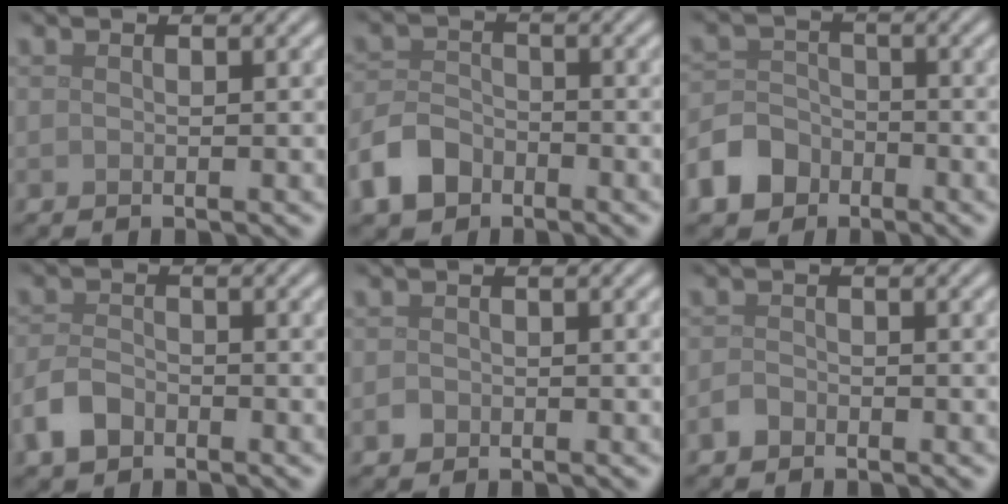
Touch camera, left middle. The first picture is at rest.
{"total": 4.0, "force": [-2.4, 2.7, 1.7], "torque": [-0.037, 0.000, -0.055]}
{"total": 4.6, "force": [-2.8, 3.3, 1.4], "torque": [-0.024, -0.001, -0.061]}
{"total": 2.7, "force": [-1.7, 1.6, 1.4], "torque": [-0.026, 0.001, -0.043]}
{"total": 0.8, "force": [-0.4, 0.7, 0.2], "torque": [0.000, -0.003, -0.008]}
{"total": 1.1, "force": [-0.8, 0.6, 0.4], "torque": [-0.006, 0.001, -0.019]}